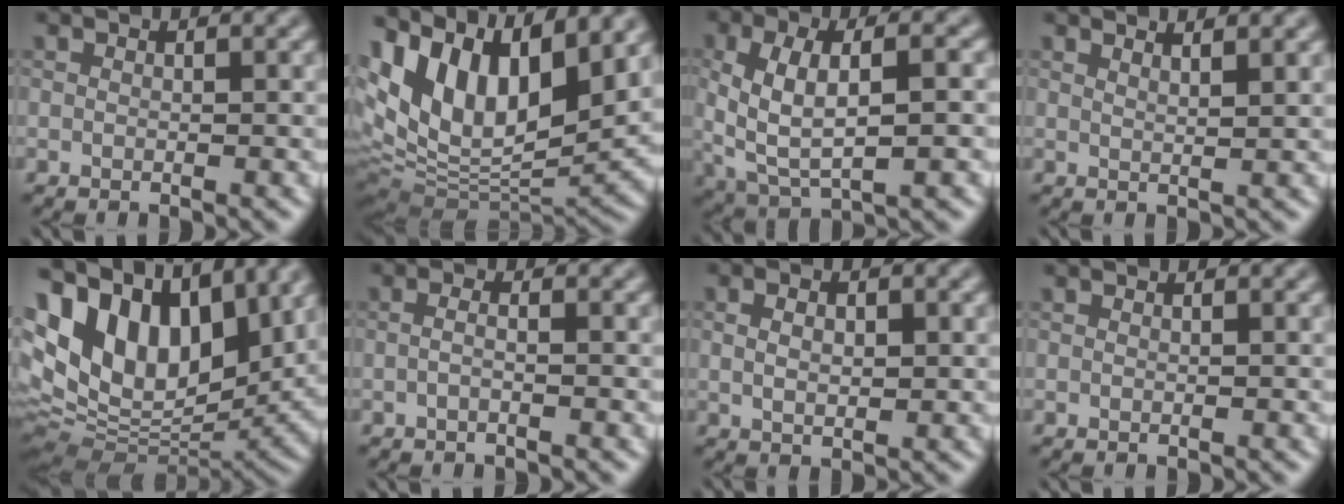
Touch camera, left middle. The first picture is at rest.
{"total": 14.4, "force": [5.6, 7.6, 10.8], "torque": [-0.201, 0.005, 0.116]}
{"total": 6.9, "force": [0.0, 3.0, 6.3], "torque": [-0.122, 0.001, 0.000]}
{"total": 2.9, "force": [2.1, 1.0, 1.7], "torque": [-0.001, 0.013, 0.007]}
{"total": 15.8, "force": [6.0, 9.1, 11.5], "torque": [-0.223, 0.028, 0.105]}
{"total": 1.0, "force": [-0.3, 0.2, 0.9], "torque": [-0.017, -0.005, -0.011]}
{"total": 2.5, "force": [0.5, 1.3, 2.1], "torque": [-0.039, 0.000, 0.011]}
{"total": 0.0}